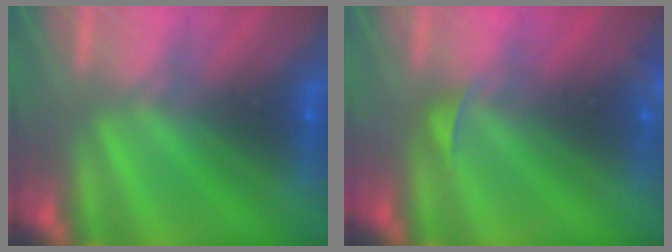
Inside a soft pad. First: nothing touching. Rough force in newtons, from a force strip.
{"total": 2.5}